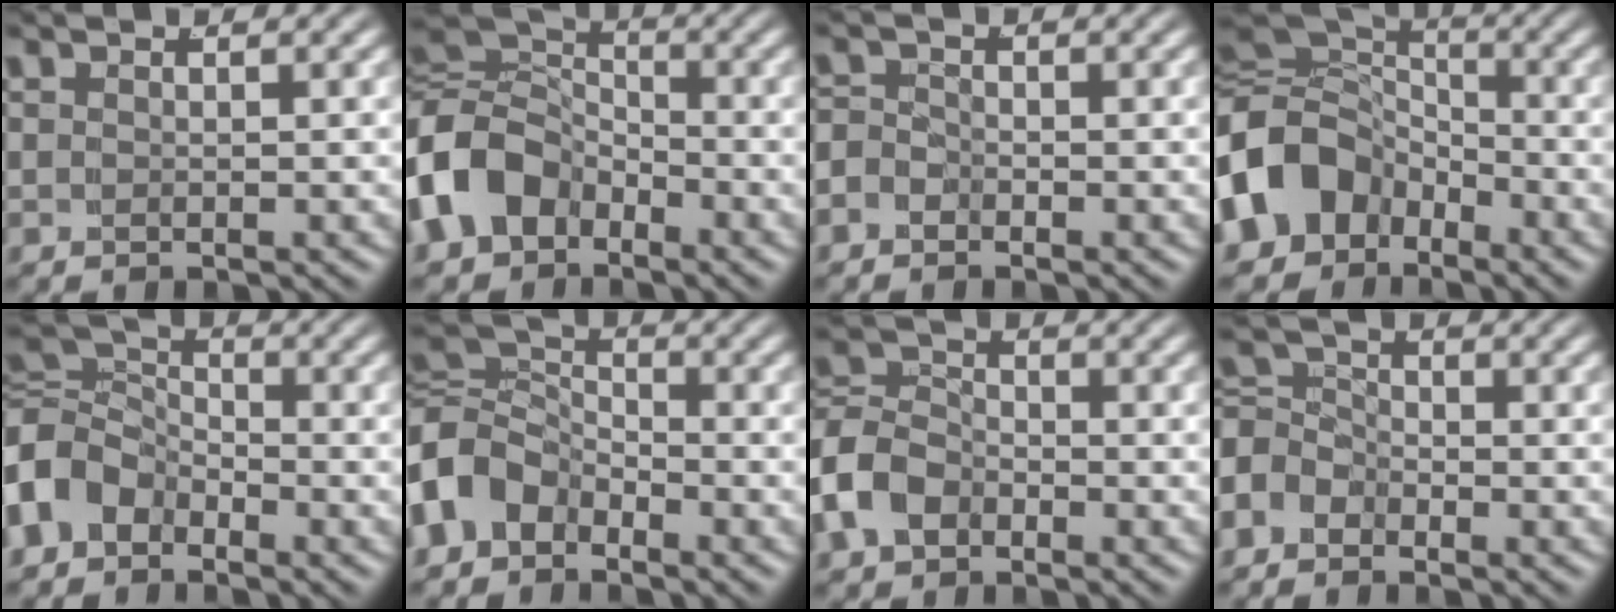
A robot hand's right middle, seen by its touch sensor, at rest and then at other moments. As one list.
[{"total": 9.2, "force": [-1.5, 7.8, 4.8], "torque": [-0.125, -0.026, -0.024]}, {"total": 2.2, "force": [-1.3, 1.6, 0.5], "torque": [-0.019, -0.016, -0.020]}, {"total": 12.5, "force": [-2.3, 10.8, 5.9], "torque": [-0.153, -0.034, -0.039]}, {"total": 6.1, "force": [-1.6, 5.2, 2.8], "torque": [-0.075, -0.022, -0.025]}, {"total": 6.8, "force": [-1.4, 5.7, 3.3], "torque": [-0.085, -0.024, -0.024]}, {"total": 6.0, "force": [-1.9, 5.1, 2.5], "torque": [-0.076, -0.022, -0.030]}, {"total": 4.9, "force": [-1.5, 4.2, 1.9], "torque": [-0.042, -0.019, -0.026]}]